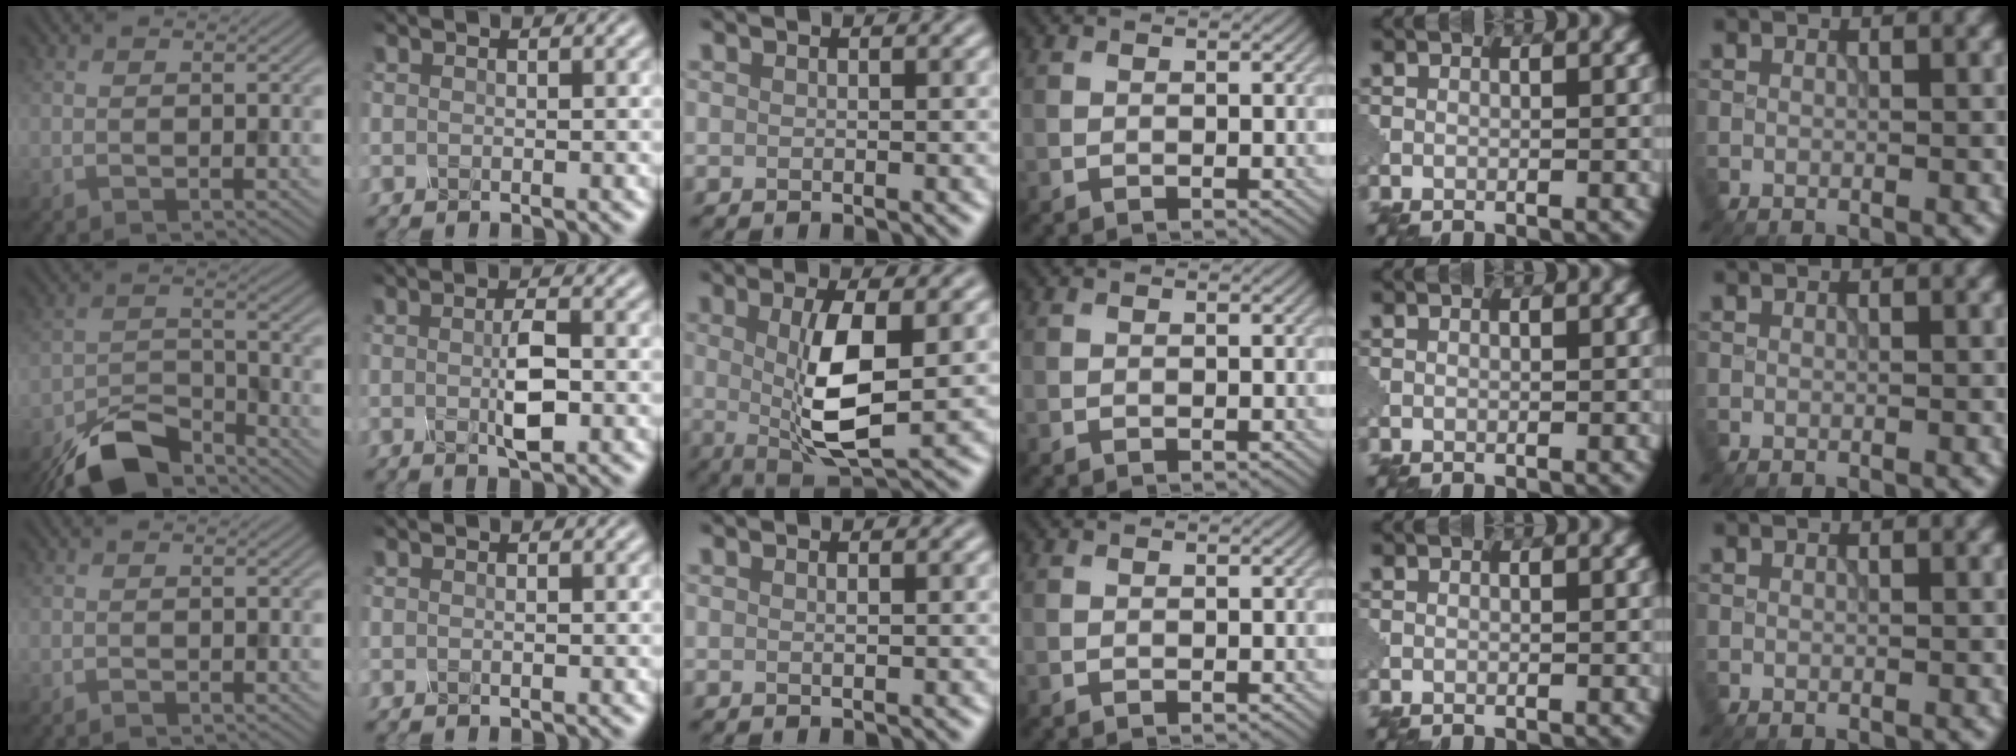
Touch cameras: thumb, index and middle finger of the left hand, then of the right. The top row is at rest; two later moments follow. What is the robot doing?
{"motion": "press", "object": "mechanical pencil"}